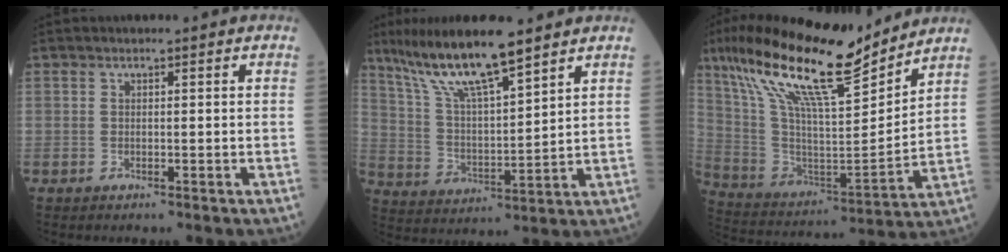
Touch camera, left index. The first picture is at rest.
{"total": 12.6, "force": [9.7, 0.9, 8.0], "torque": [-0.158, 0.008, 0.185]}
{"total": 21.9, "force": [16.4, 3.1, 14.2], "torque": [-0.260, 0.010, 0.297]}